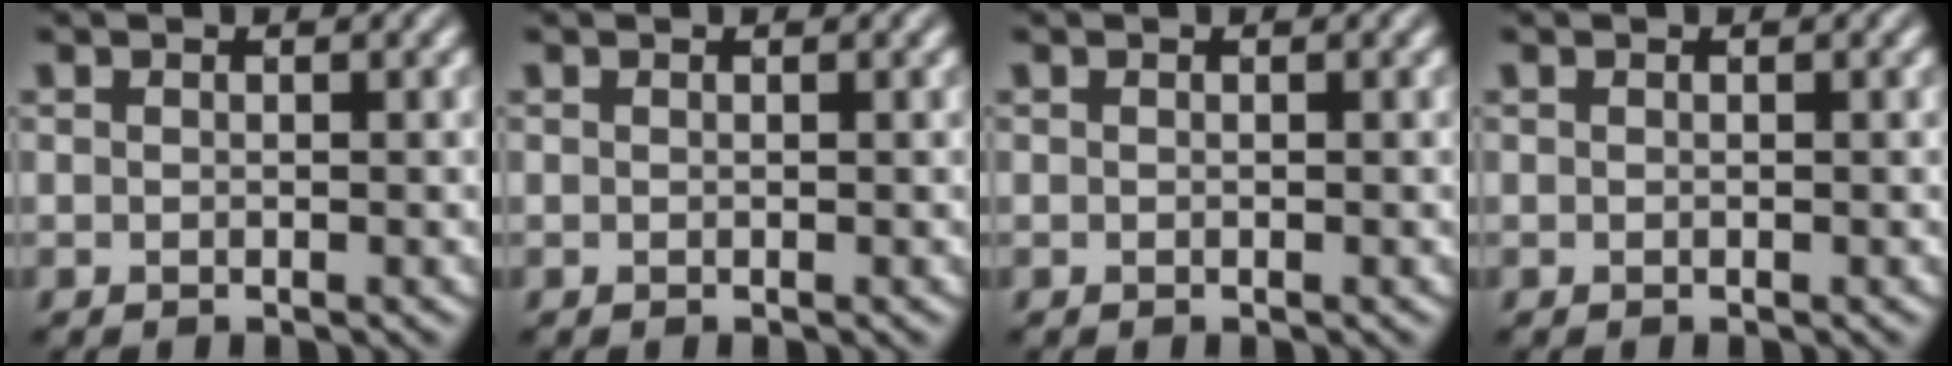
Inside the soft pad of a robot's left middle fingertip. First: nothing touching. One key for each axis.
{"total": 0.0}
{"total": 0.0}
{"total": 0.0}